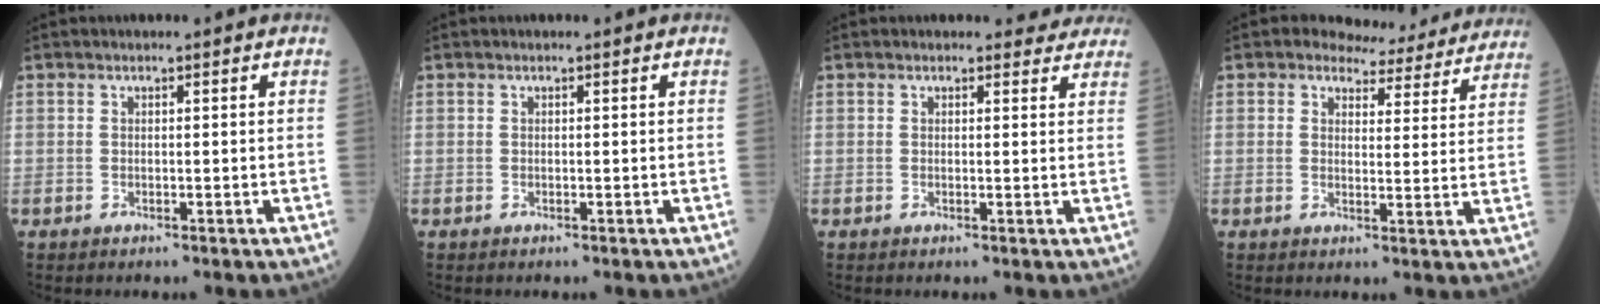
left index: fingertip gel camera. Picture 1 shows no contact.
{"total": 0.0}
{"total": 3.8, "force": [3.6, 1.4, 0.1], "torque": [0.016, -0.004, 0.020]}
{"total": 11.6, "force": [10.7, 4.0, 1.7], "torque": [0.005, -0.007, 0.104]}